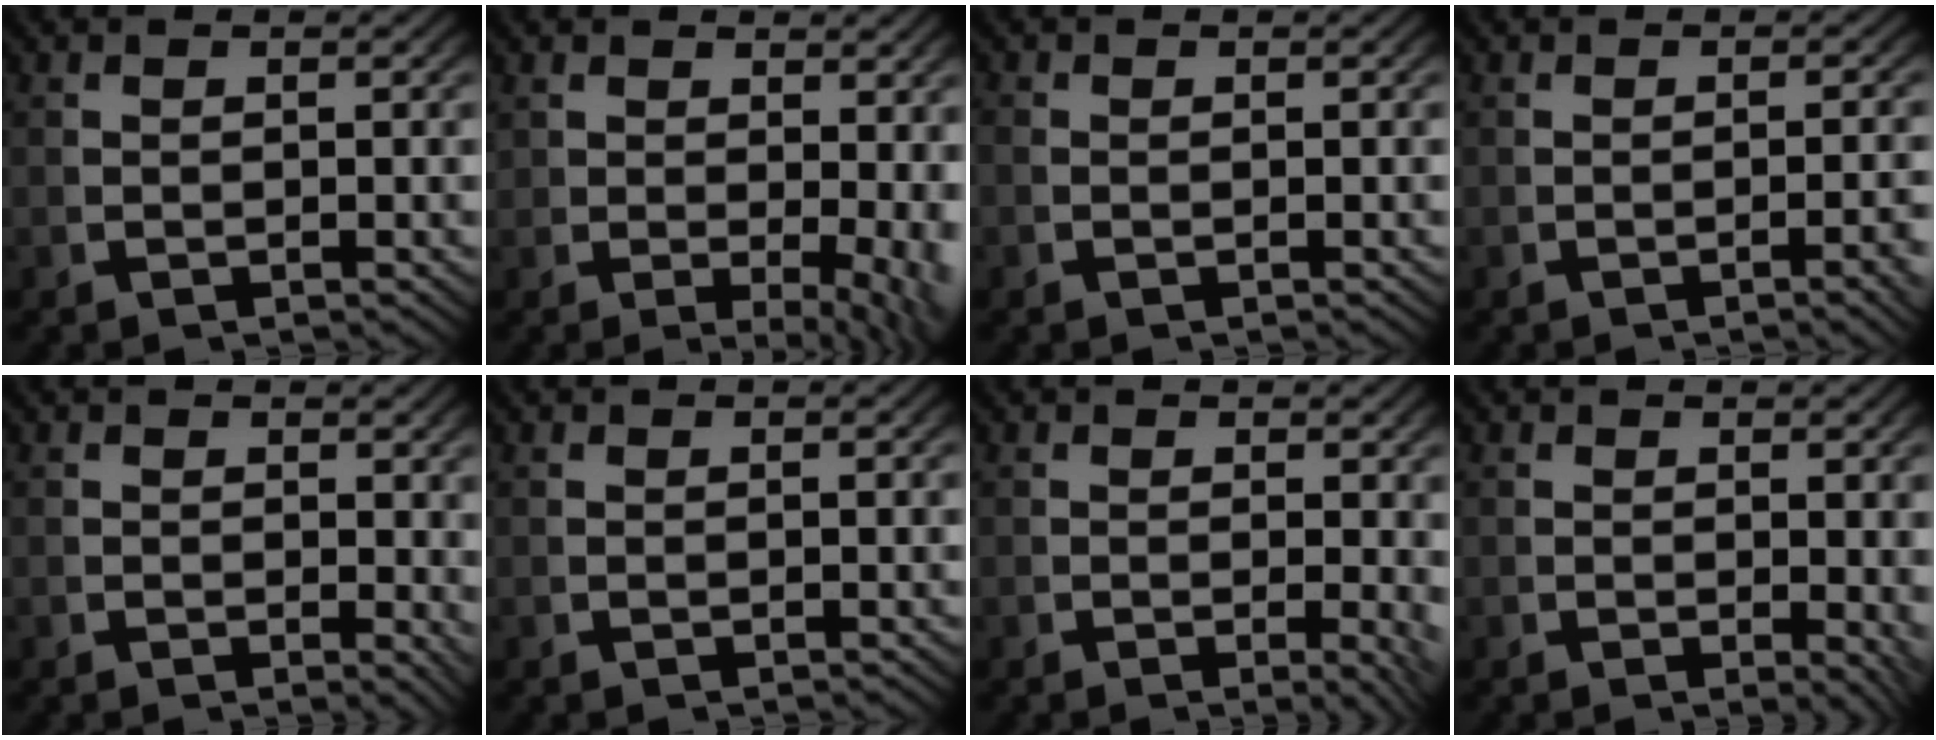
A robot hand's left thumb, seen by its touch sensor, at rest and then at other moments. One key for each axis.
{"total": 3.8, "fx": 0.0, "fy": 1.8, "fz": 3.3, "tx": -0.045, "ty": -0.027, "tz": 0.015}
{"total": 0.6, "fx": -0.2, "fy": 0.6, "fz": 0.1, "tx": -0.006, "ty": -0.007, "tz": -0.002}
{"total": 2.0, "fx": -0.9, "fy": 0.2, "fz": 1.7, "tx": -0.028, "ty": 0.005, "tz": -0.016}
{"total": 1.7, "fx": 0.6, "fy": 0.9, "fz": 1.3, "tx": -0.008, "ty": -0.006, "tz": 0.008}
{"total": 0.0}
{"total": 2.2, "fx": -0.1, "fy": 0.9, "fz": 2.0, "tx": -0.022, "ty": -0.011, "tz": -0.001}
{"total": 2.0, "fx": 0.2, "fy": 0.9, "fz": 1.7, "tx": -0.018, "ty": -0.011, "tz": 0.006}